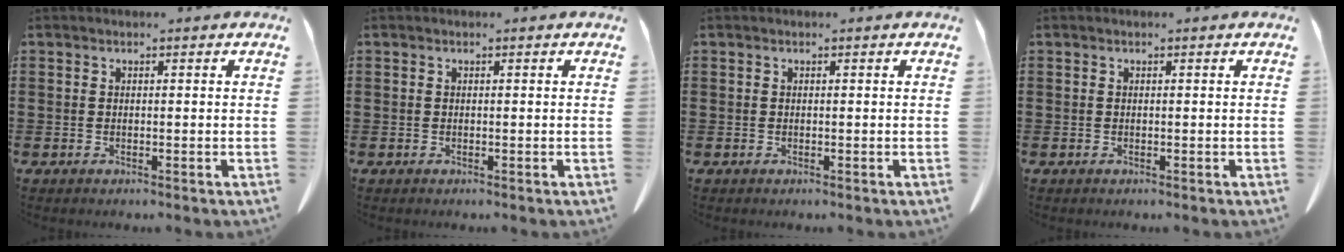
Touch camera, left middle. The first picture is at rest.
{"total": 0.0}
{"total": 0.0}
{"total": 0.0}